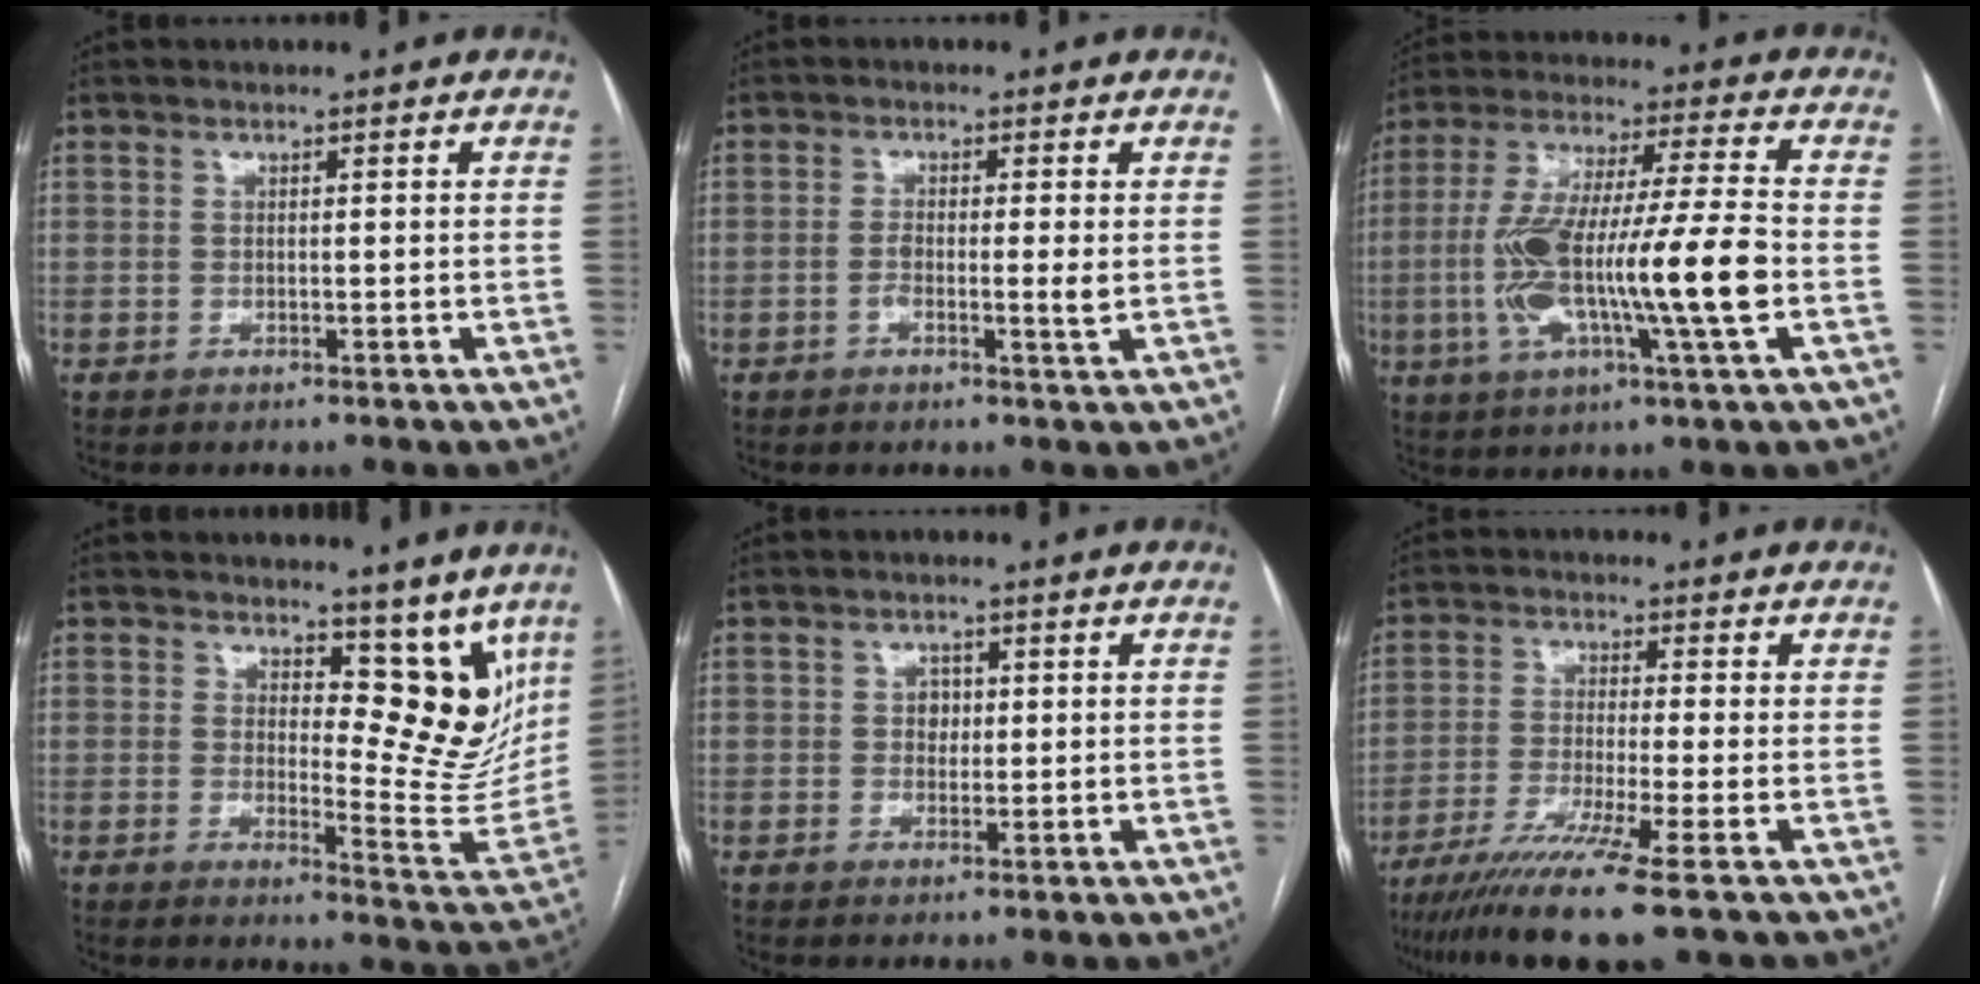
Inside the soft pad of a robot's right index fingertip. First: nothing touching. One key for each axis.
{"total": 3.3, "fx": -0.5, "fy": 0.2, "fz": 3.2, "tx": -0.055, "ty": -0.003, "tz": -0.010}
{"total": 18.6, "fx": -3.4, "fy": 0.9, "fz": 18.2, "tx": -0.353, "ty": -0.001, "tz": -0.063}
{"total": 10.8, "fx": 7.5, "fy": 4.7, "fz": 6.1, "tx": -0.057, "ty": -0.025, "tz": 0.103}
{"total": 1.9, "fx": 0.3, "fy": 1.5, "fz": 1.0, "tx": -0.011, "ty": 0.003, "tz": 0.004}
{"total": 10.9, "fx": -7.3, "fy": -1.5, "fz": 7.9, "tx": -0.141, "ty": -0.031, "tz": -0.124}